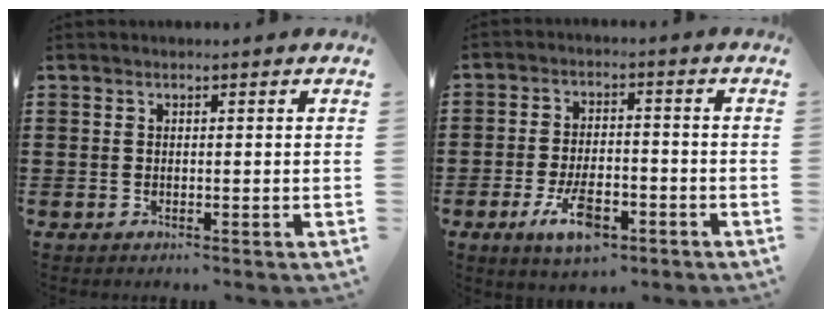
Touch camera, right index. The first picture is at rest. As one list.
[{"total": 8.3, "force": [-4.0, 3.5, 6.3], "torque": [-0.129, -0.005, -0.076]}]